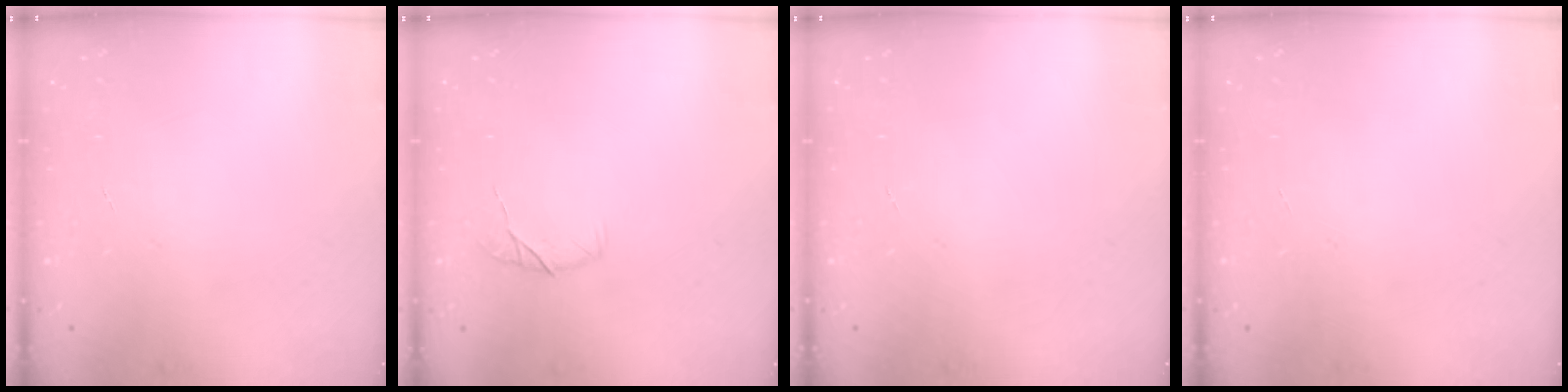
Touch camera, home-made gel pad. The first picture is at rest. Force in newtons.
{"total": 5.7, "press": 5.5, "slide": 1.4}
{"total": 0.0}
{"total": 0.0}